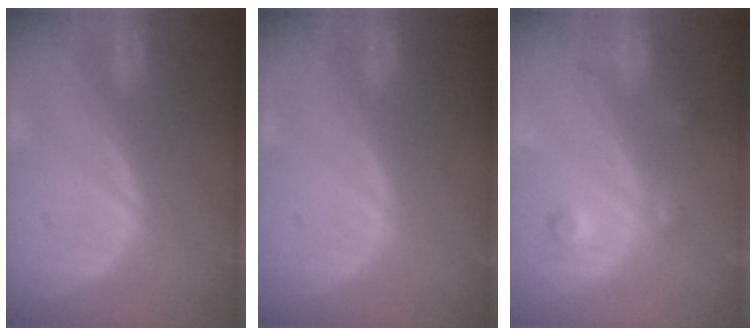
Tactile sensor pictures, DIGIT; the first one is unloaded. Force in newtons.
{"total": 0.0}
{"total": 3.7, "press": 3.4, "slide": 1.5}